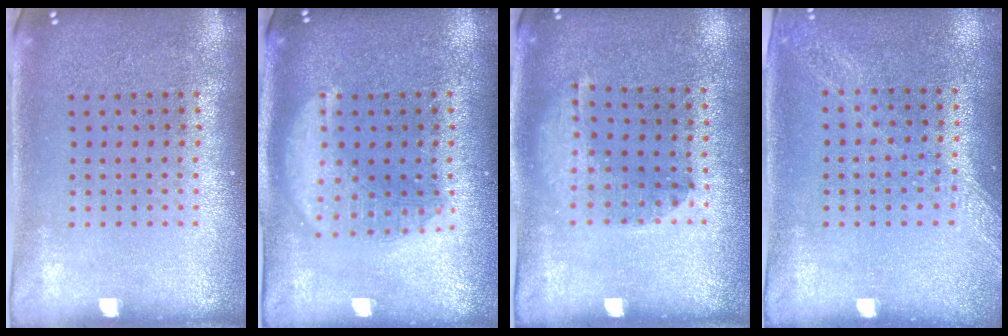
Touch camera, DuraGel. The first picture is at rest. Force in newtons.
{"total": 3.0, "press": 3.0, "slide": 0.4}
{"total": 1.0, "press": 1.0, "slide": 0.2}
{"total": 1.1, "press": 1.1, "slide": 0.2}